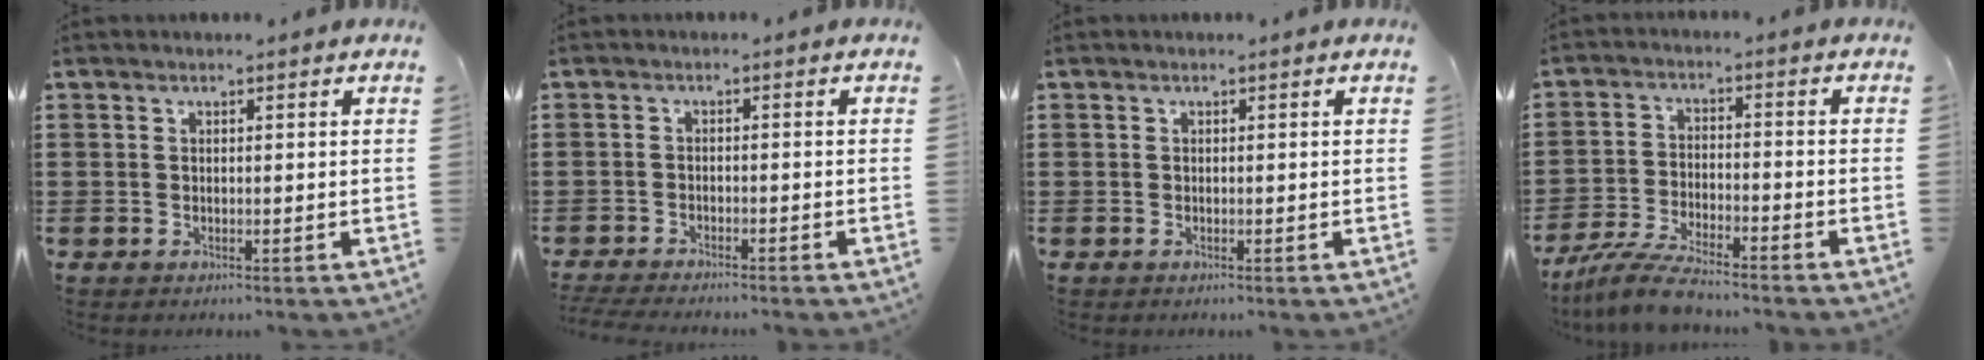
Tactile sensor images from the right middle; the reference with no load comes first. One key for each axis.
{"total": 2.4, "fx": -2.4, "fy": -0.1, "fz": 0.3, "tx": -0.016, "ty": -0.007, "tz": -0.051}
{"total": 0.0}
{"total": 7.0, "fx": -6.2, "fy": 0.6, "fz": 3.2, "tx": -0.075, "ty": -0.008, "tz": -0.118}